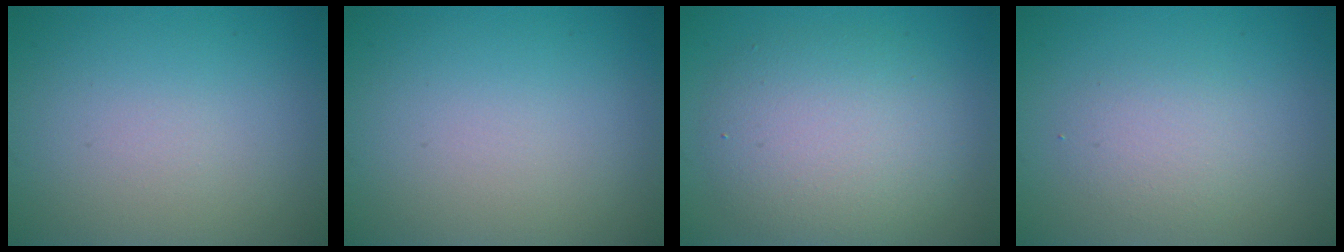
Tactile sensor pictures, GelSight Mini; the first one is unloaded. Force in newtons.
{"total": 0.0}
{"total": 5.6, "press": 5.6, "slide": 0.5}
{"total": 2.0, "press": 2.0, "slide": 0.1}